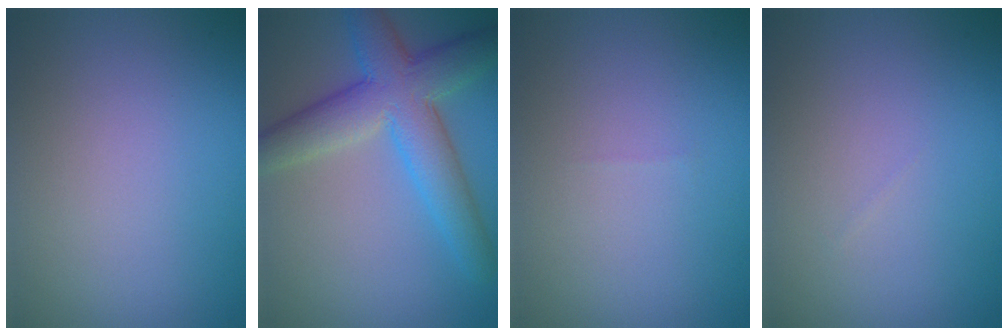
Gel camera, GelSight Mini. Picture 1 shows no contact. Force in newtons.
{"total": 7.1, "press": 7.1, "slide": 0.2}
{"total": 0.0}
{"total": 0.0}